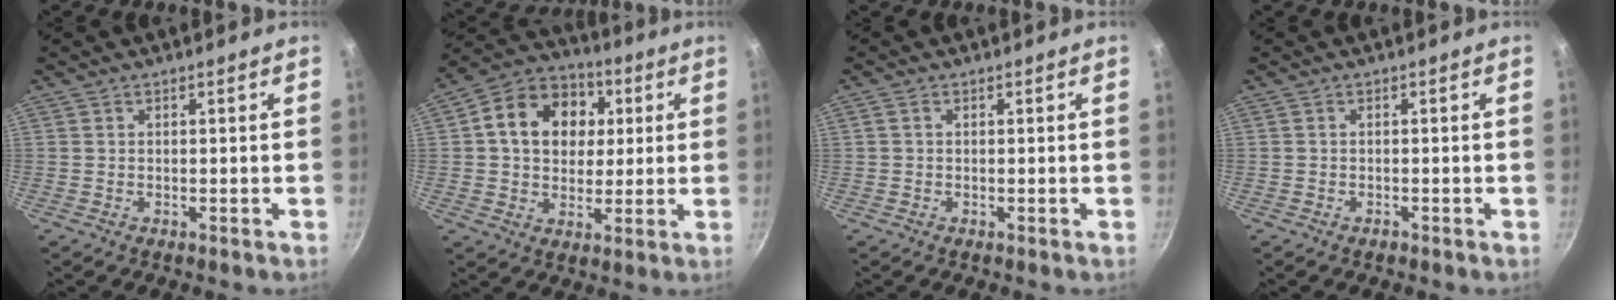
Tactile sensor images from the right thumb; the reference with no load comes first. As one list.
[{"total": 15.7, "force": [3.2, 12.3, 9.2], "torque": [-0.126, 0.017, 0.040]}, {"total": 0.8, "force": [0.1, 0.6, 0.5], "torque": [-0.010, 0.005, 0.002]}, {"total": 0.7, "force": [-0.5, 0.4, 0.3], "torque": [-0.008, 0.004, -0.008]}]